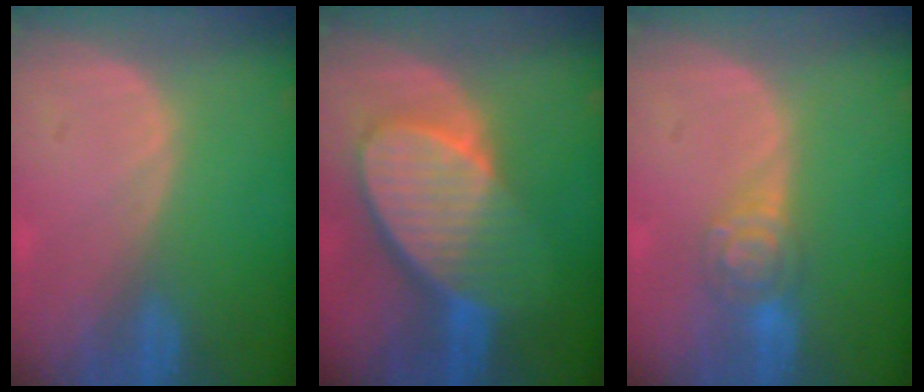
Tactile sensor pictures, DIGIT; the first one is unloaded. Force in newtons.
{"total": 10.0, "press": 8.8, "slide": 4.7}
{"total": 4.6, "press": 4.5, "slide": 0.8}